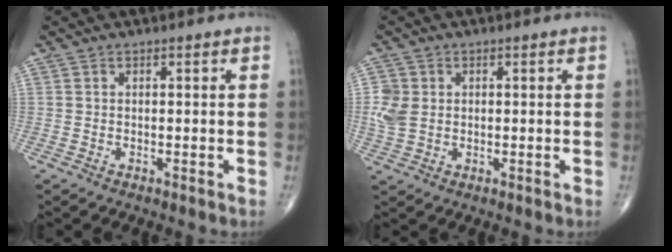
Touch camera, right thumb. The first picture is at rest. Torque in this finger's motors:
{"motor_torque": [0.07, 0.05, 0.37, 0.20, 0.02]}